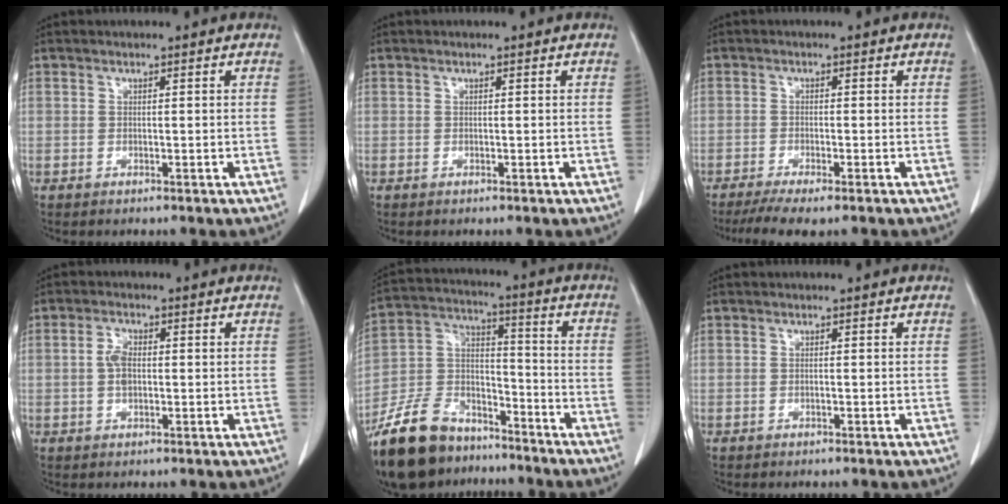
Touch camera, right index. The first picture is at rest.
{"total": 0.0}
{"total": 6.1, "force": [-4.7, 0.6, 3.8], "torque": [-0.060, -0.014, -0.074]}
{"total": 3.1, "force": [0.1, 1.6, 2.7], "torque": [-0.061, 0.008, 0.000]}
{"total": 17.6, "force": [-13.8, 8.3, 7.1], "torque": [-0.165, 0.019, -0.244]}
{"total": 0.0}